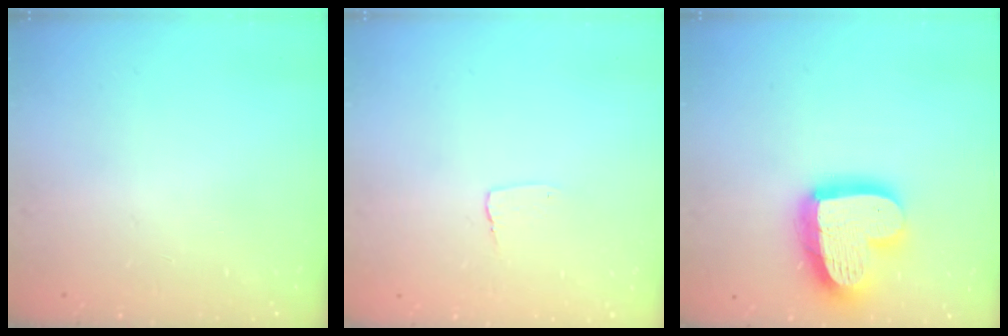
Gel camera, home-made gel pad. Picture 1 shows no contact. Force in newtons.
{"total": 2.7, "press": 2.7, "slide": 0.2}
{"total": 19.1, "press": 19.0, "slide": 2.0}